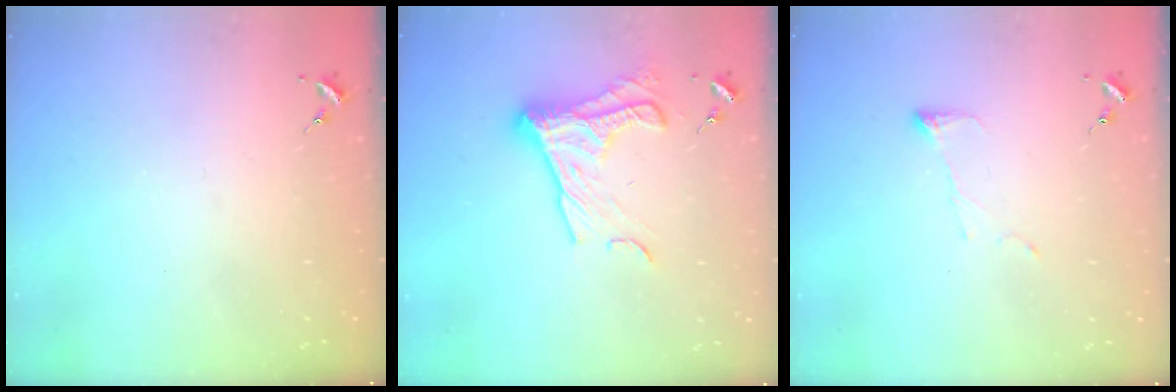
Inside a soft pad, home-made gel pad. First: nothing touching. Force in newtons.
{"total": 14.5, "press": 14.5, "slide": 1.2}
{"total": 5.5, "press": 5.5, "slide": 0.4}